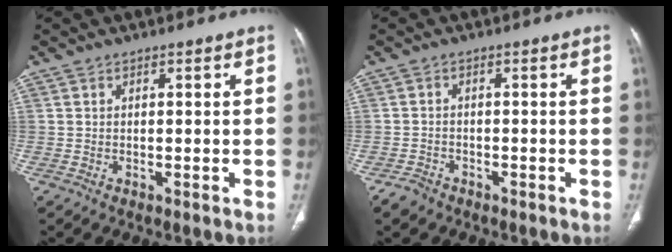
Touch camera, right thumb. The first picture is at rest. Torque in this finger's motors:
{"motor_torque": [0.52, 0.03, -0.41, -0.23, -0.02]}